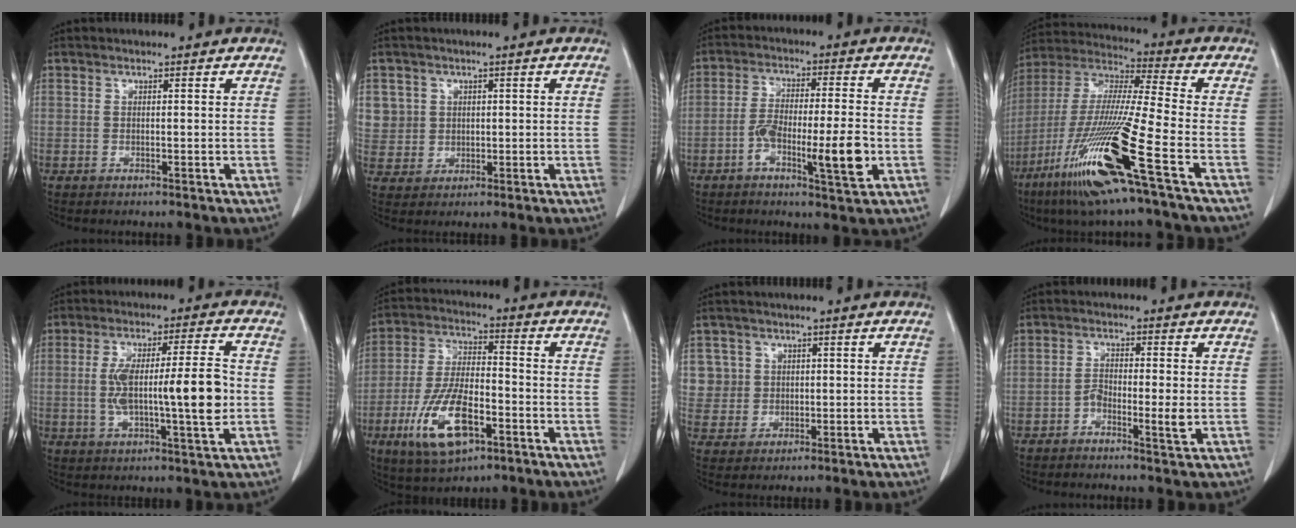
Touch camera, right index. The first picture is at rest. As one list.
[{"total": 5.9, "force": [2.0, 5.5, 0.3], "torque": [-0.002, 0.009, 0.049]}, {"total": 9.8, "force": [-3.1, 1.3, 9.2], "torque": [-0.162, 0.004, -0.052]}, {"total": 19.4, "force": [-9.2, -0.7, 17.0], "torque": [-0.378, -0.049, -0.183]}, {"total": 12.5, "force": [-0.8, 1.6, 12.4], "torque": [-0.218, 0.012, -0.009]}, {"total": 13.0, "force": [-5.5, 4.8, 10.8], "torque": [-0.226, -0.005, -0.095]}, {"total": 6.1, "force": [1.9, 5.8, 0.0], "torque": [0.008, 0.013, 0.046]}, {"total": 3.8, "force": [-1.2, 0.9, 3.5], "torque": [-0.062, 0.001, -0.022]}]